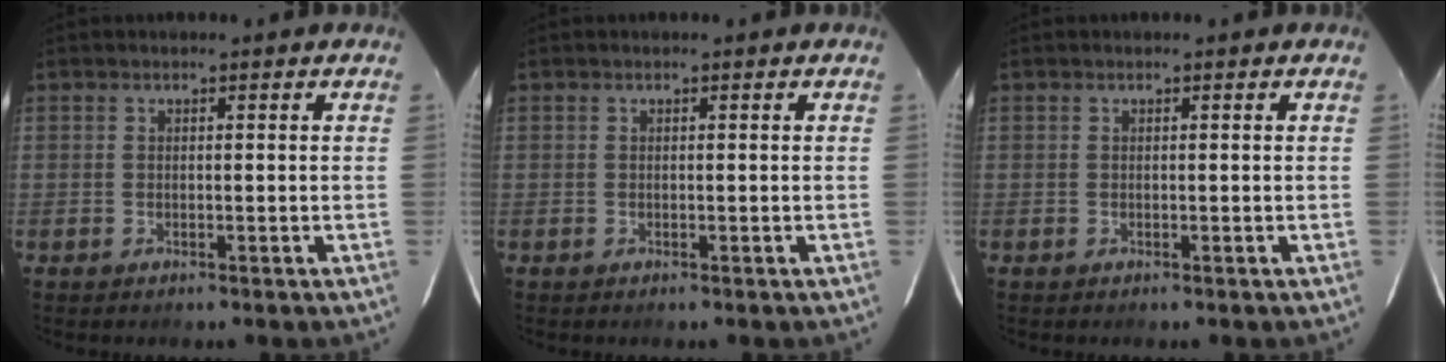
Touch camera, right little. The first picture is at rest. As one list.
[{"total": 0.0}, {"total": 0.0}]